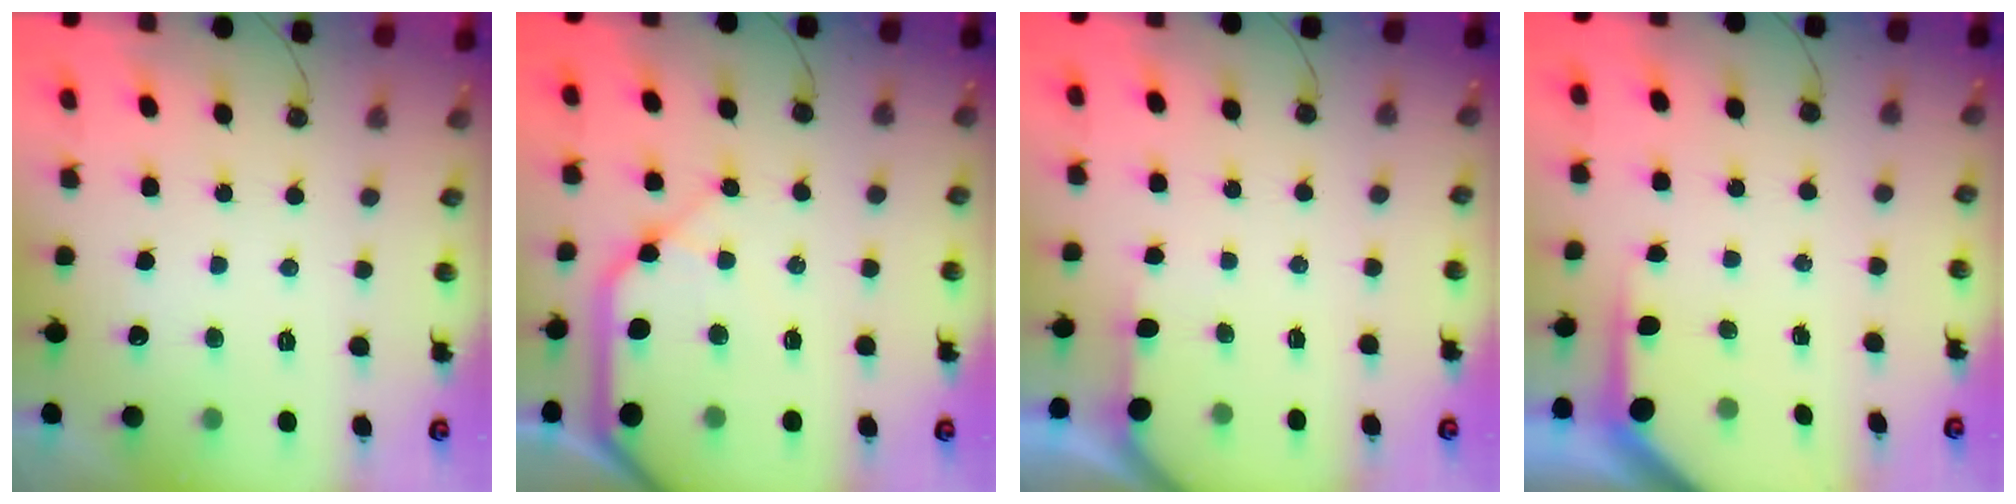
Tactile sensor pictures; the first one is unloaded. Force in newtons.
{"total": 15.7, "press": 15.5, "slide": 2.3}
{"total": 2.4, "press": 2.4, "slide": 0.3}
{"total": 3.5, "press": 3.5, "slide": 0.4}